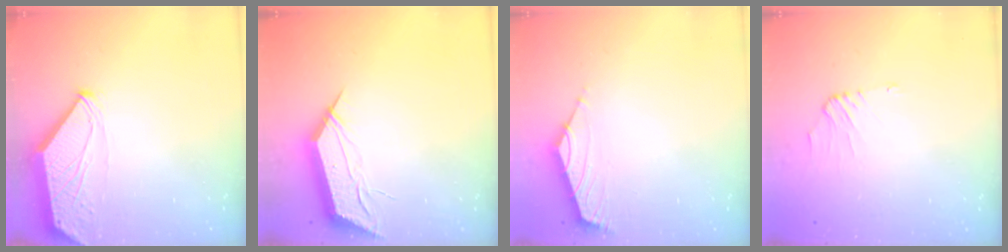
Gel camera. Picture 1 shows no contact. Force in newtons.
{"total": 12.0, "press": 12.0, "slide": 0.7}
{"total": 1.6, "press": 1.4, "slide": 0.6}
{"total": 0.5, "press": 0.3, "slide": 0.4}